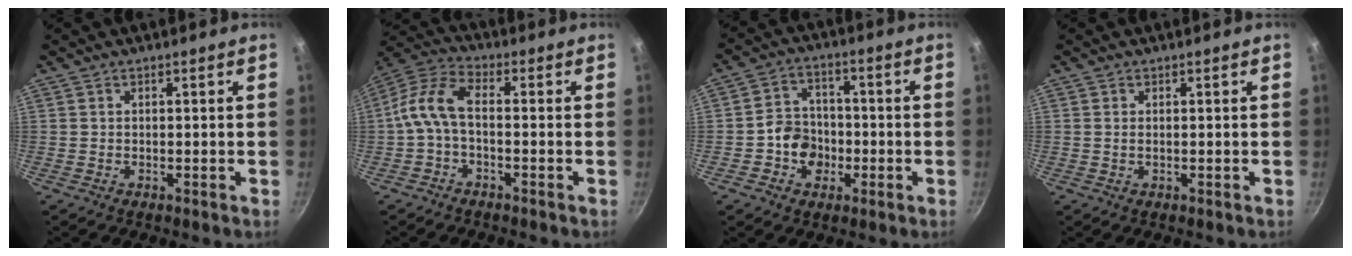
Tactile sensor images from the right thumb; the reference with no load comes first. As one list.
[{"total": 8.9, "force": [-0.9, 4.5, 7.7], "torque": [-0.165, 0.031, -0.028]}, {"total": 8.1, "force": [-2.1, 6.8, 3.9], "torque": [-0.030, 0.025, -0.043]}, {"total": 0.6, "force": [0.1, 0.3, 0.5], "torque": [-0.015, 0.000, 0.002]}]